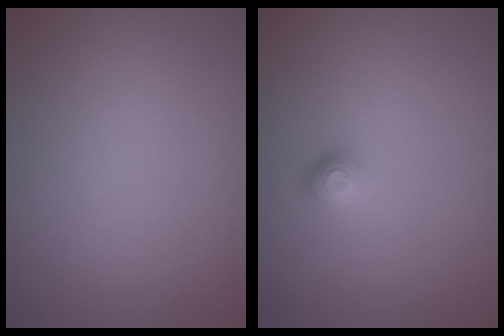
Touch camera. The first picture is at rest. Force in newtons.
{"total": 1.2, "press": 1.0, "slide": 0.7}